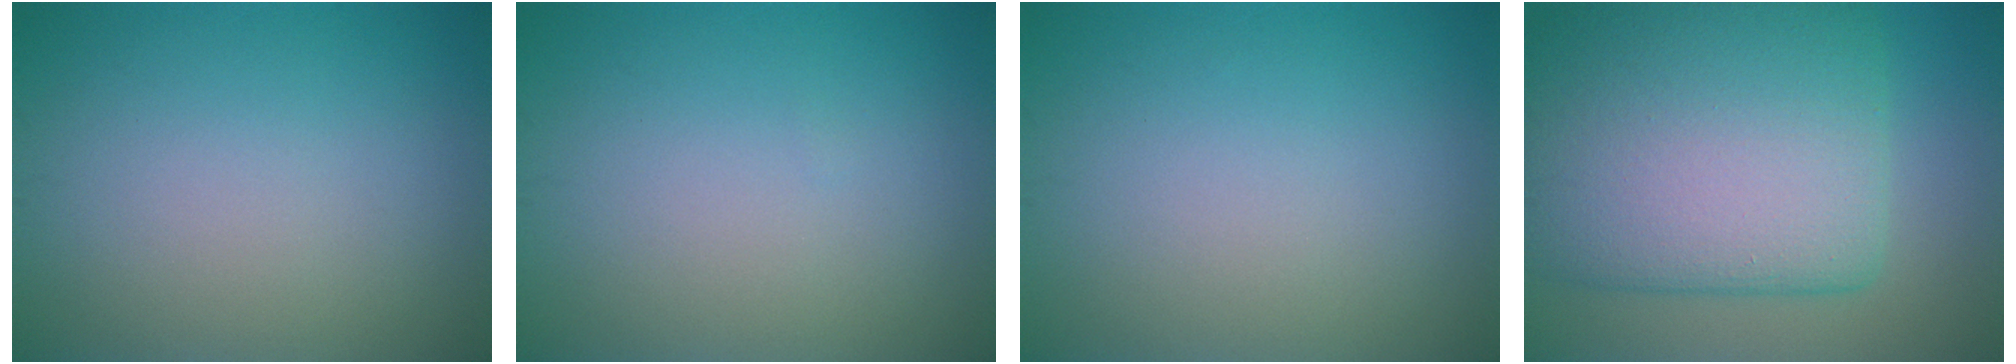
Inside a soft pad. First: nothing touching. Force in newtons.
{"total": 0.0}
{"total": 0.0}
{"total": 13.8, "press": 13.8, "slide": 0.9}